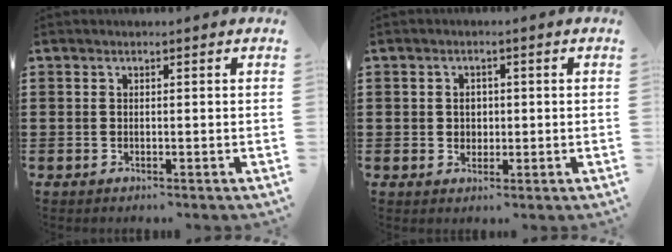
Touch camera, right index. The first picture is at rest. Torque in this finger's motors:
{"motor_torque": [1.05, 1.09, 0.01, 0.03]}